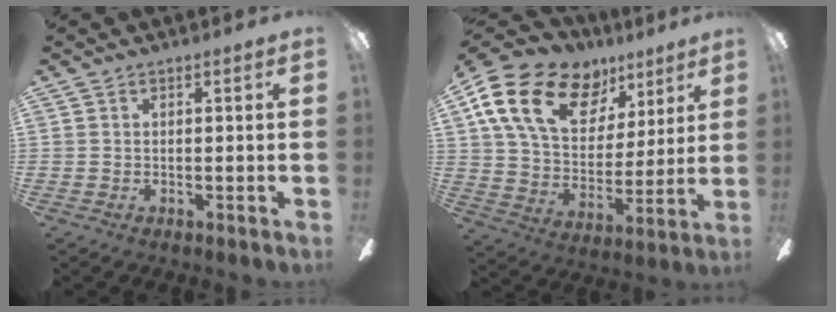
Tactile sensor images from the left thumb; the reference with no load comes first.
{"total": 21.7, "force": [11.3, 13.6, 12.6], "torque": [-0.232, -0.039, 0.206]}